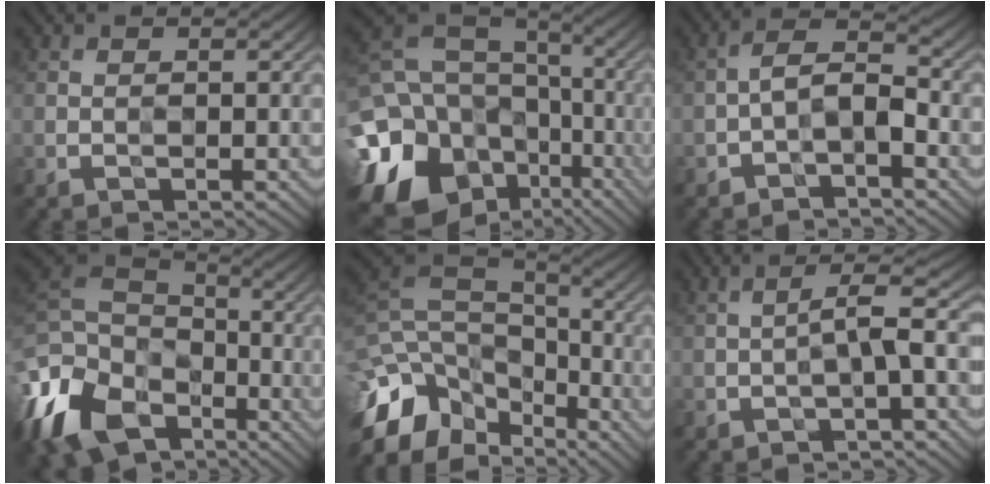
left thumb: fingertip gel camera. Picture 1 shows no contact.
{"total": 20.8, "force": [-7.8, 16.2, 10.4], "torque": [-0.268, -0.043, -0.118]}
{"total": 3.6, "force": [-1.8, 1.2, 2.8], "torque": [-0.053, 0.019, -0.045]}
{"total": 15.6, "force": [-7.8, 10.6, 8.5], "torque": [-0.273, -0.028, -0.149]}
{"total": 13.6, "force": [-7.9, 8.3, 7.3], "torque": [-0.212, -0.007, -0.126]}
{"total": 3.5, "force": [-1.0, -0.1, 3.4], "torque": [-0.062, 0.022, -0.026]}